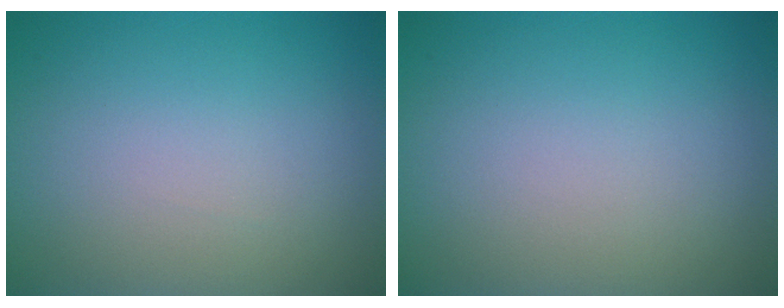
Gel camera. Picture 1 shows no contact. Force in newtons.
{"total": 0.0}